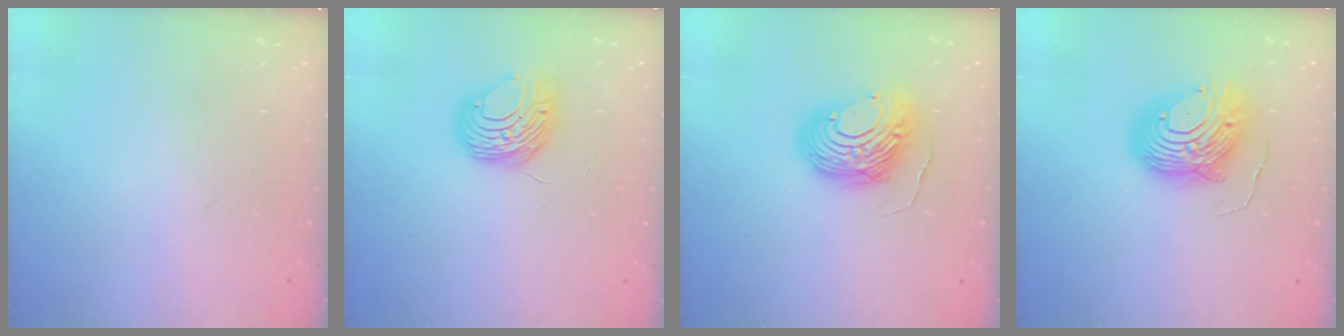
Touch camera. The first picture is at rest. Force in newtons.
{"total": 8.8, "press": 8.7, "slide": 0.5}
{"total": 12.4, "press": 12.3, "slide": 1.0}
{"total": 12.1, "press": 12.0, "slide": 1.2}